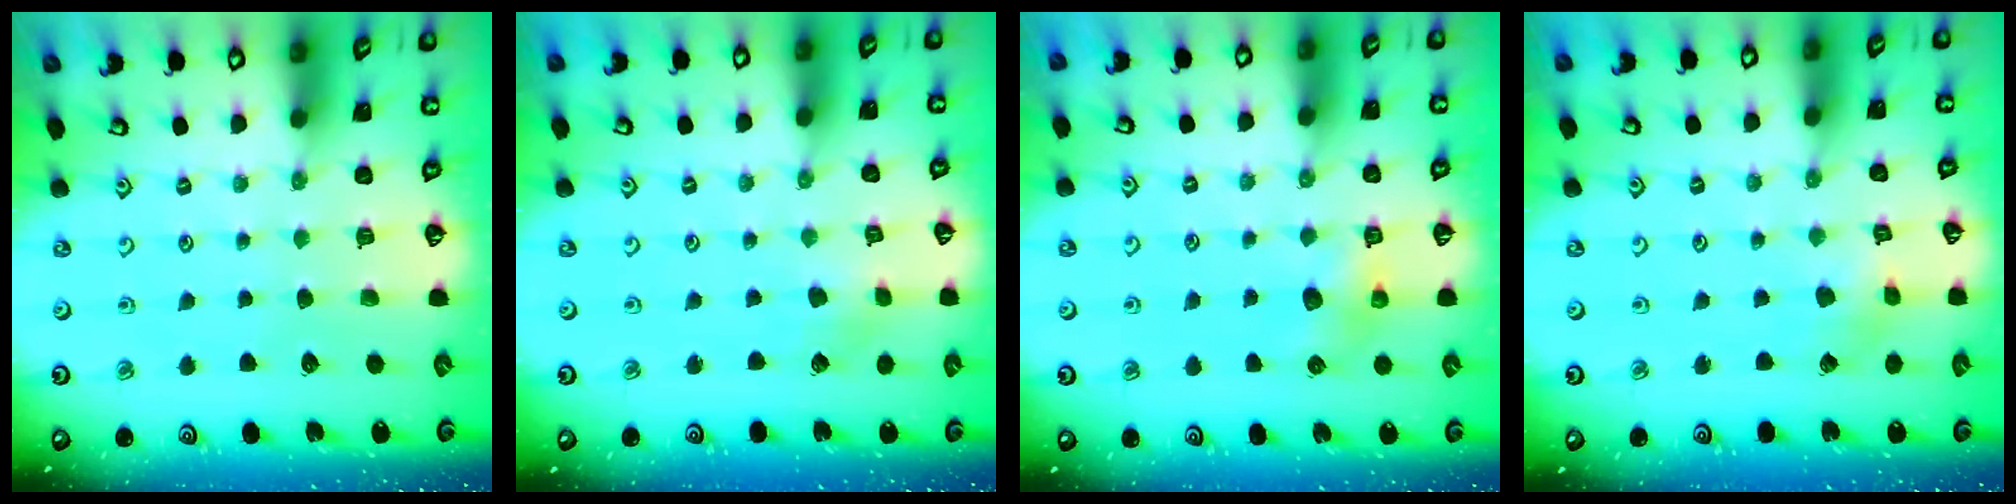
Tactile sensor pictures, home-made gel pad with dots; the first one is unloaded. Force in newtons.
{"total": 2.8, "press": 2.8, "slide": 0.2}
{"total": 6.2, "press": 6.2, "slide": 0.2}
{"total": 2.3, "press": 2.3, "slide": 0.2}